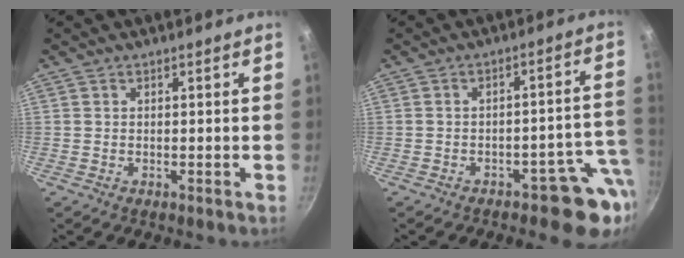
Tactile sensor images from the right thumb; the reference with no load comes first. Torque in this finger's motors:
{"motor_torque": [1.59, 0.70, 0.82, -0.86, 0.06]}